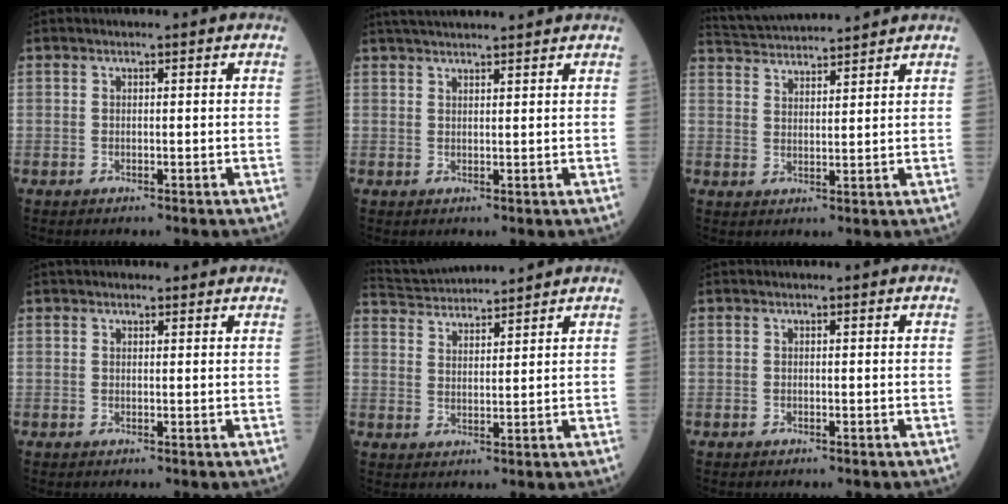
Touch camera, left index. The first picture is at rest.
{"total": 9.3, "force": [8.4, 0.3, 3.8], "torque": [-0.063, 0.035, 0.123]}
{"total": 10.2, "force": [9.9, -0.1, 2.5], "torque": [-0.059, 0.029, 0.162]}
{"total": 1.5, "force": [1.4, 0.7, 0.2], "torque": [-0.006, 0.012, 0.017]}
{"total": 9.2, "force": [9.0, -0.1, 1.9], "torque": [-0.049, 0.027, 0.155]}
{"total": 0.0}